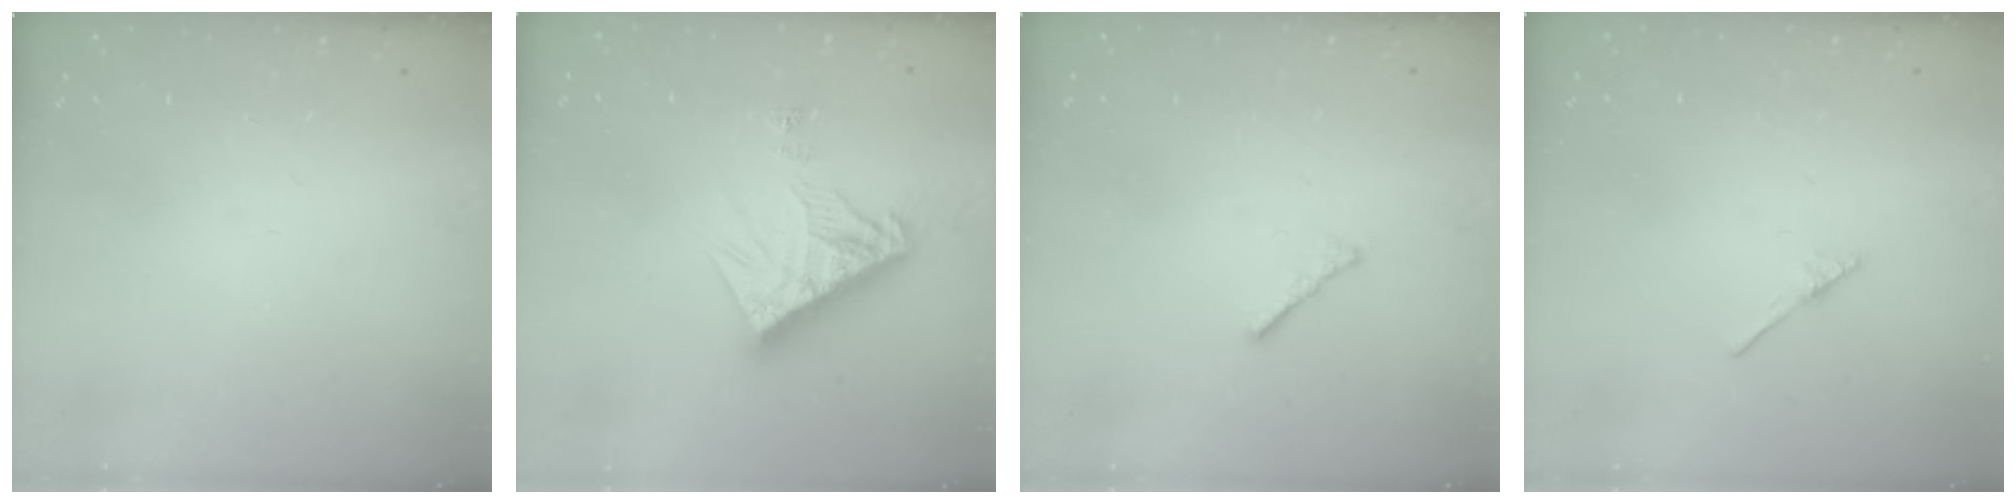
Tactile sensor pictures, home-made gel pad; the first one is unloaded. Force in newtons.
{"total": 11.6, "press": 11.6, "slide": 1.0}
{"total": 1.9, "press": 1.8, "slide": 0.5}
{"total": 1.9, "press": 1.8, "slide": 0.3}